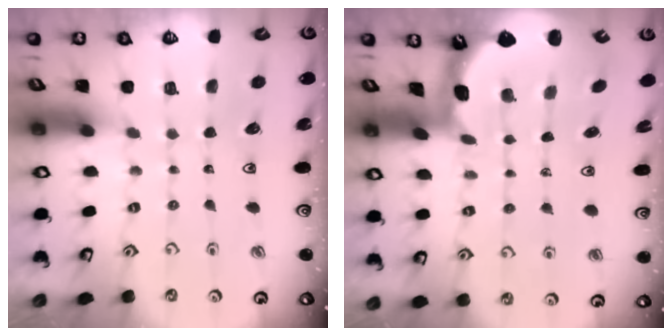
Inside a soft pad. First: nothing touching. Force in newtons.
{"total": 2.5, "press": 1.9, "slide": 1.6}